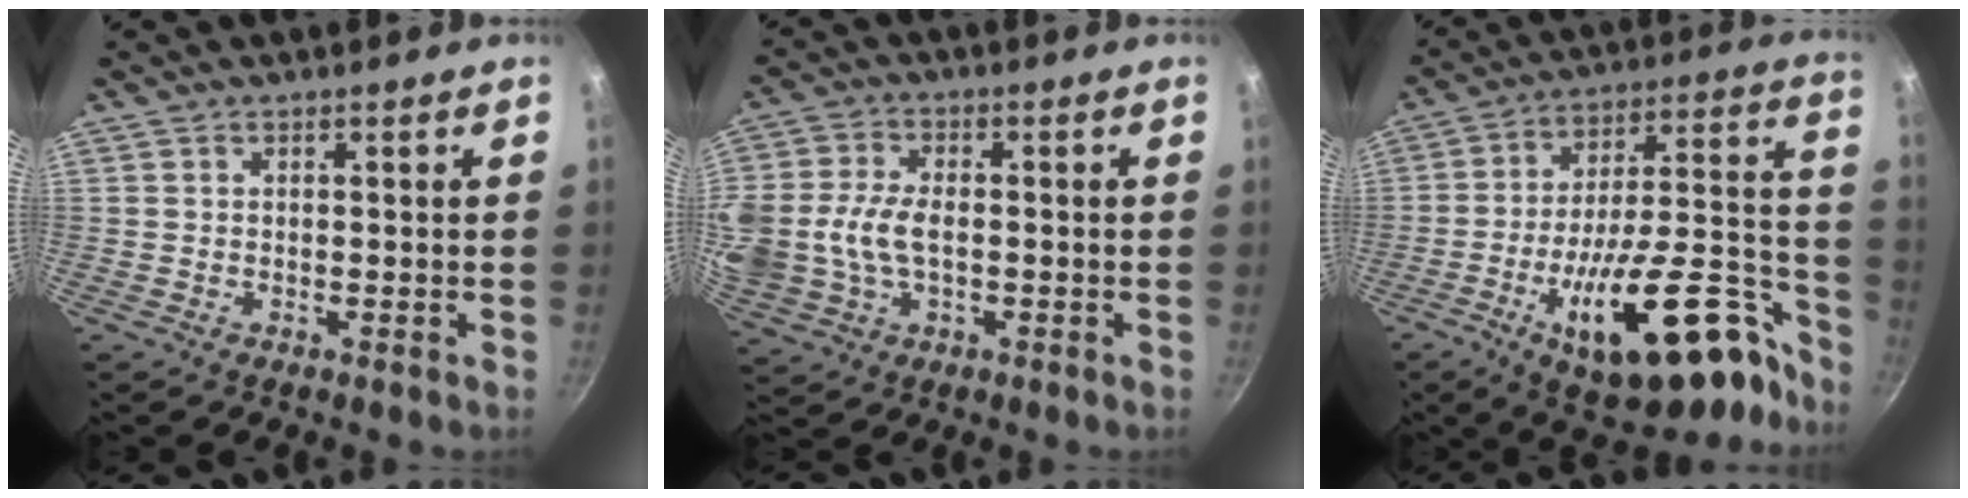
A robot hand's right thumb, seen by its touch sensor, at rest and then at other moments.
{"total": 15.1, "force": [-1.0, 10.5, 10.9], "torque": [-0.251, 0.018, -0.019]}
{"total": 28.0, "force": [-14.2, 11.6, 21.2], "torque": [-0.262, 0.093, -0.211]}